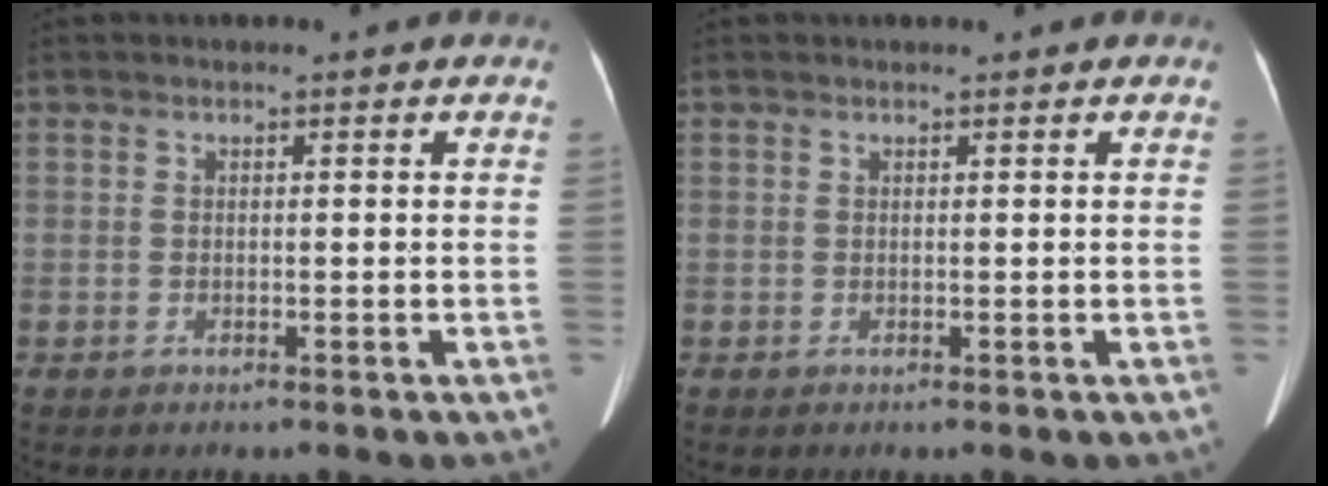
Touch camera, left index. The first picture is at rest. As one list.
[{"total": 0.6, "force": [0.5, 0.1, 0.2], "torque": [-0.009, 0.006, 0.009]}]